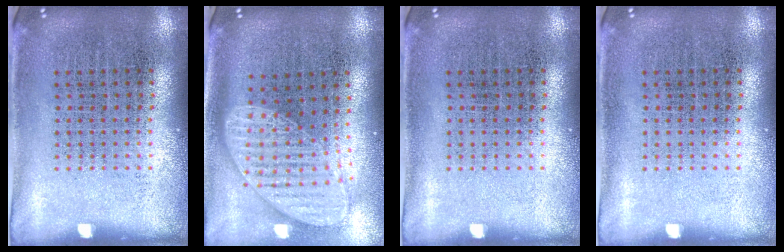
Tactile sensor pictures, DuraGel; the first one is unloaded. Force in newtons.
{"total": 1.9, "press": 1.5, "slide": 1.2}
{"total": 0.0}
{"total": 0.0}